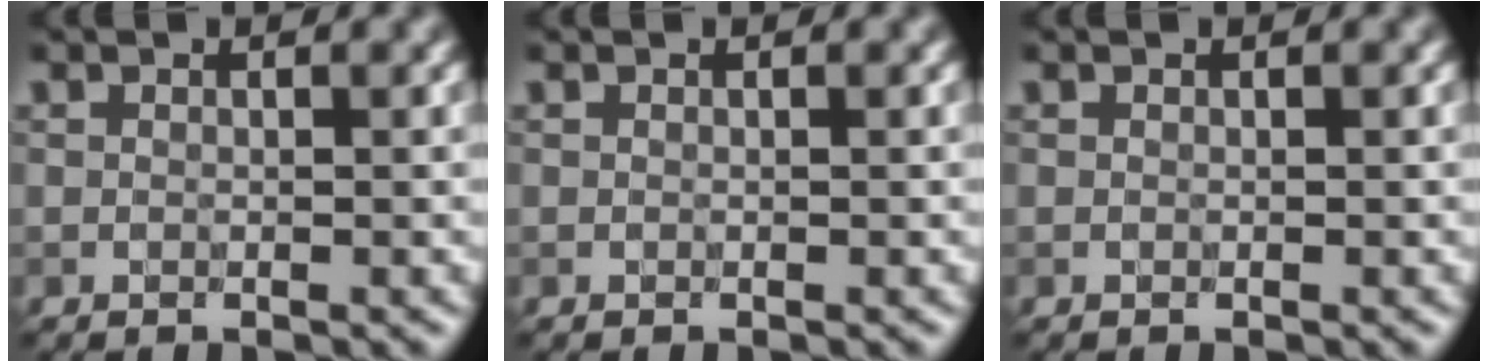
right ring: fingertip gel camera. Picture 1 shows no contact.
{"total": 0.0}
{"total": 0.0}